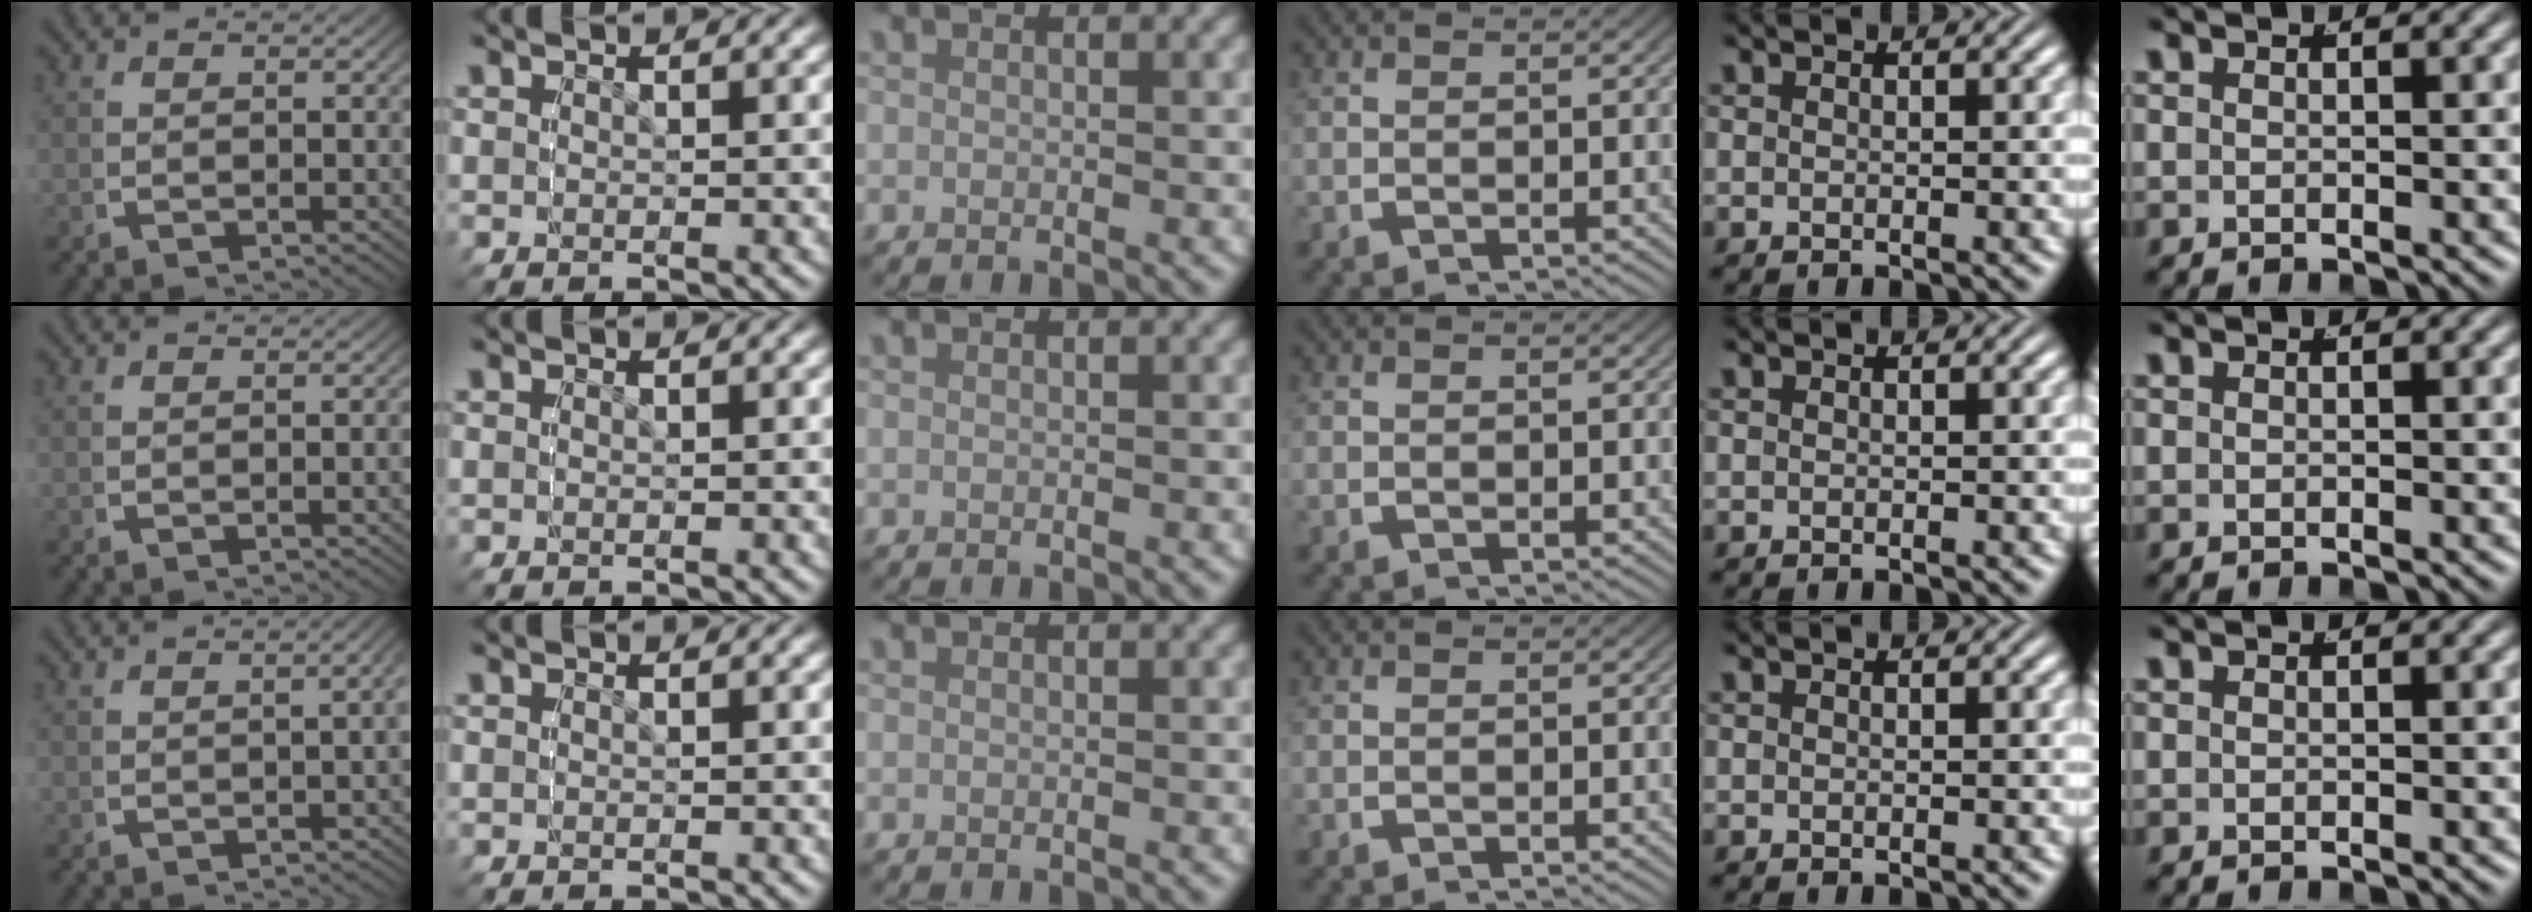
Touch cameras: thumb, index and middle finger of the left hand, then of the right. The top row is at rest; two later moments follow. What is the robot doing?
{"motion": "grasp_and_lifting", "object": "bottle"}